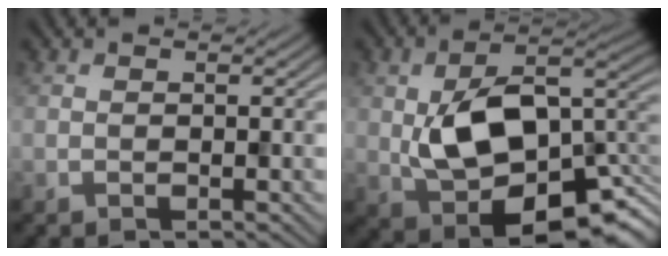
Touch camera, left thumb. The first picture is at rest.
{"total": 15.2, "force": [-2.3, 8.7, 12.2], "torque": [-0.206, -0.018, -0.033]}